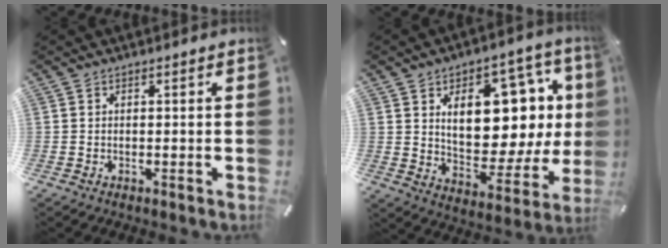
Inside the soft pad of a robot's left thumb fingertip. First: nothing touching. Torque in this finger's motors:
{"motor_torque": [0.75, 0.75, 1.75, -0.57, 0.46]}